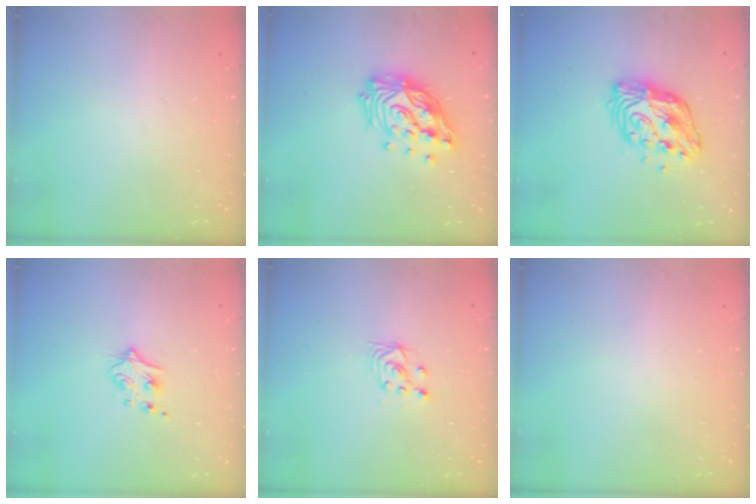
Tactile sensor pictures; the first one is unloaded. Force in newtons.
{"total": 16.7, "press": 16.6, "slide": 1.1}
{"total": 12.7, "press": 12.6, "slide": 1.0}
{"total": 5.0, "press": 4.9, "slide": 0.6}
{"total": 3.5, "press": 3.2, "slide": 1.3}
{"total": 0.0}